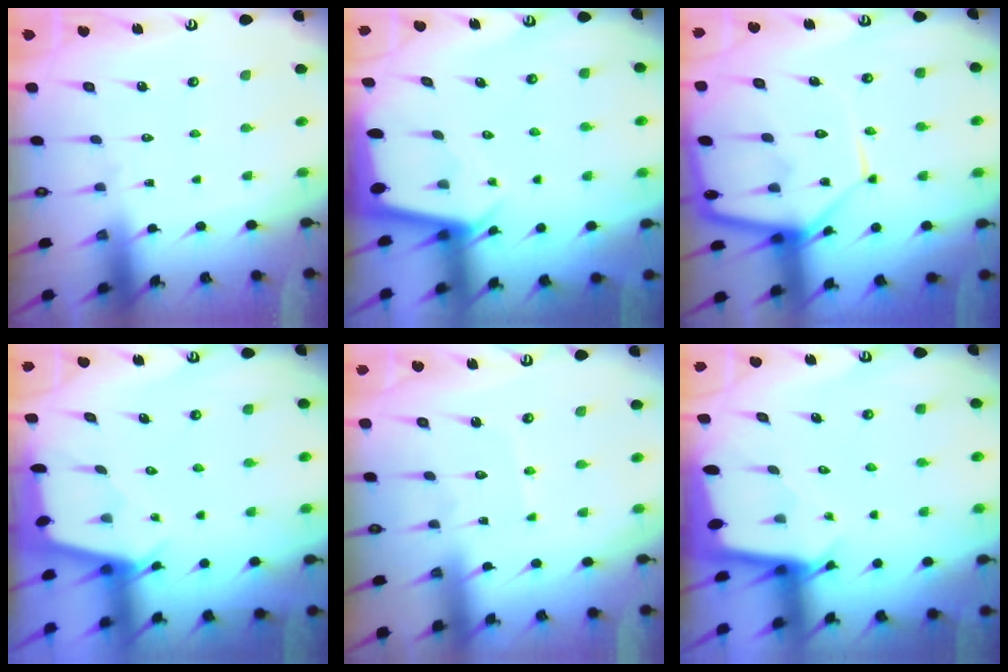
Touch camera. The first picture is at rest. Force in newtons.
{"total": 2.5, "press": 2.5, "slide": 0.2}
{"total": 15.6, "press": 15.5, "slide": 1.5}
{"total": 2.5, "press": 2.5, "slide": 0.3}
{"total": 3.5, "press": 3.5, "slide": 0.4}
{"total": 2.4, "press": 2.4, "slide": 0.2}